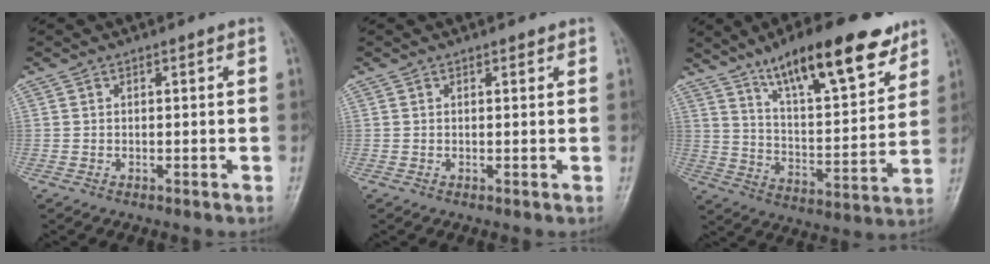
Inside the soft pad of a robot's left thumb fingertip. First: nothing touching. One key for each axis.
{"total": 0.8, "fx": 0.6, "fy": 0.4, "fz": 0.3, "tx": -0.001, "ty": -0.003, "tz": 0.004}
{"total": 19.8, "fx": 13.2, "fy": 6.0, "fz": 13.6, "tx": -0.177, "ty": -0.058, "tz": 0.216}